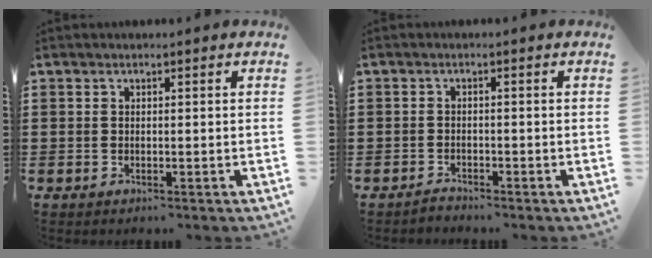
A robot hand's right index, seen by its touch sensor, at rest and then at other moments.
{"total": 1.3, "force": [-1.2, 0.3, -0.1], "torque": [-0.003, 0.006, -0.028]}